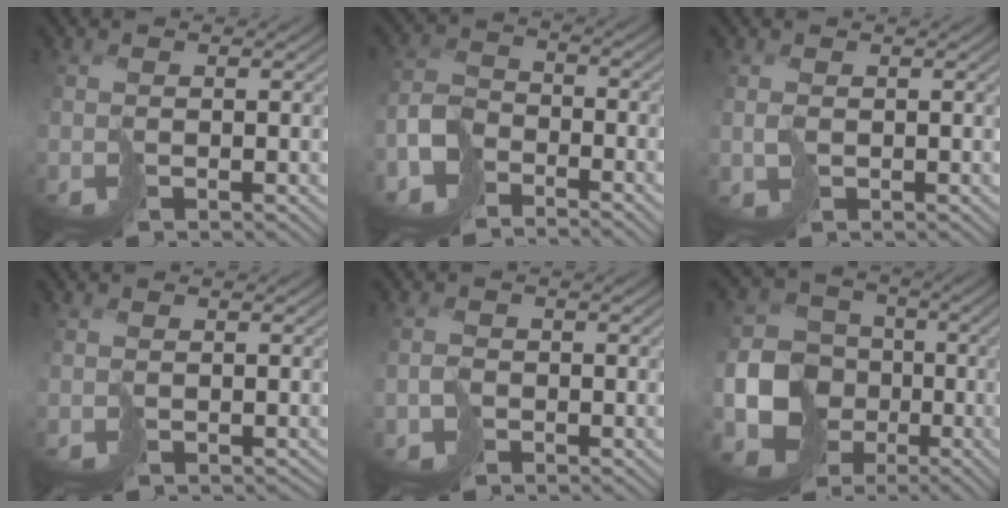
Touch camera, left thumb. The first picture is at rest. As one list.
[{"total": 5.5, "force": [-4.5, 2.7, 1.4], "torque": [-0.024, -0.001, -0.105]}, {"total": 1.2, "force": [-0.1, 1.1, 0.5], "torque": [-0.013, -0.005, 0.000]}, {"total": 0.5, "force": [-0.3, 0.4, 0.1], "torque": [-0.003, -0.005, -0.002]}, {"total": 1.7, "force": [-1.1, 1.3, 0.1], "torque": [0.002, -0.003, -0.026]}, {"total": 10.3, "force": [-3.3, 8.7, 4.2], "torque": [-0.086, -0.033, -0.073]}]